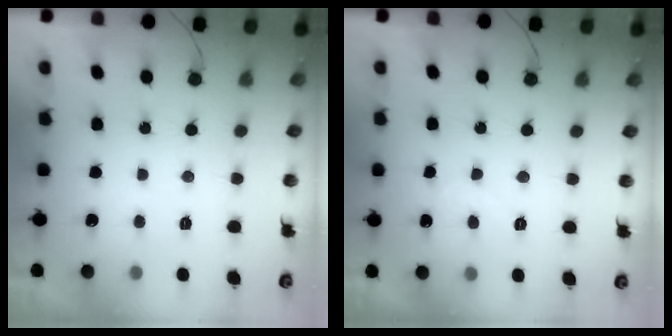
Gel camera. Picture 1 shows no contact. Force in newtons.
{"total": 4.6, "press": 4.5, "slide": 0.4}